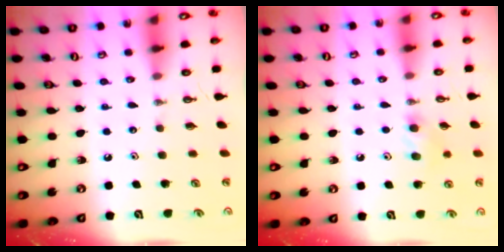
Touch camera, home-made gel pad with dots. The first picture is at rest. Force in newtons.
{"total": 8.6, "press": 5.2, "slide": 6.9}